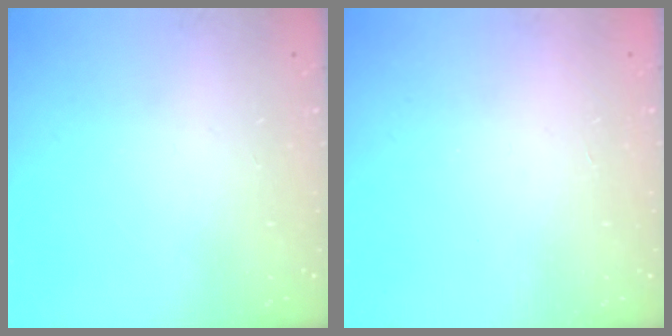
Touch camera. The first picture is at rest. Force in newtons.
{"total": 1.6, "press": 1.6, "slide": 0.1}